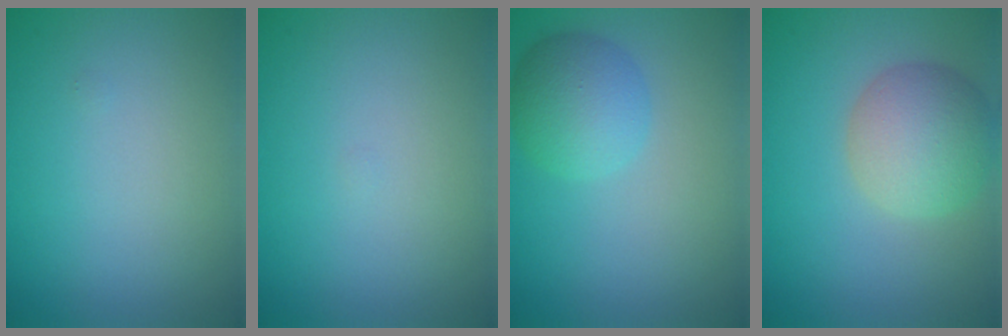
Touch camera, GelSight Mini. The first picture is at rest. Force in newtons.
{"total": 0.0}
{"total": 4.0, "press": 4.0, "slide": 0.2}
{"total": 5.5, "press": 5.5, "slide": 0.3}